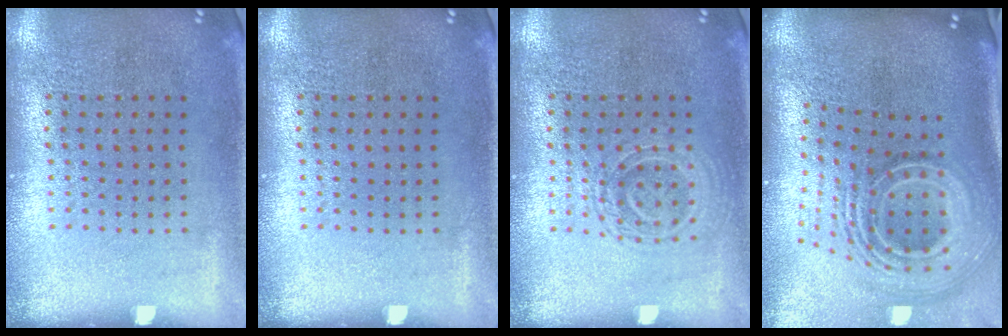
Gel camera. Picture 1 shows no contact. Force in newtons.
{"total": 0.0}
{"total": 1.2, "press": 1.2, "slide": 0.3}
{"total": 3.3, "press": 2.0, "slide": 2.5}